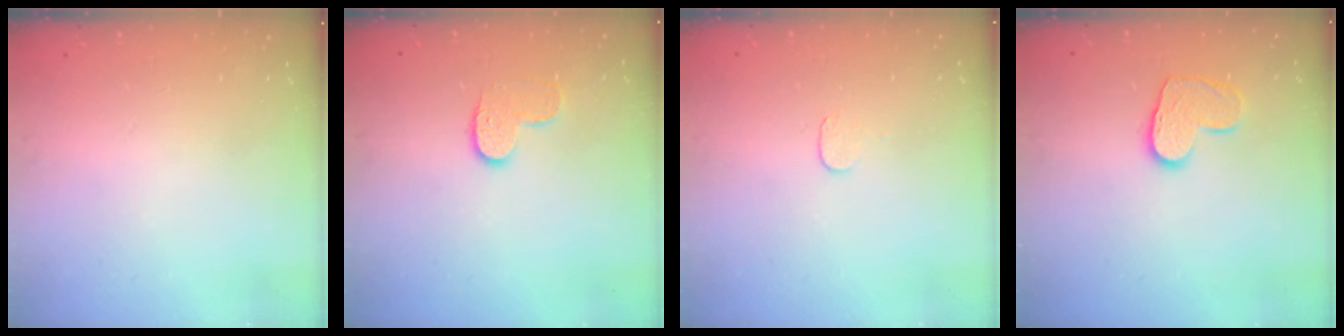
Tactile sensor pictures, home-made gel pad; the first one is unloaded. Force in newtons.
{"total": 6.8, "press": 6.8, "slide": 0.2}
{"total": 3.7, "press": 3.7, "slide": 0.4}
{"total": 9.1, "press": 9.1, "slide": 0.2}